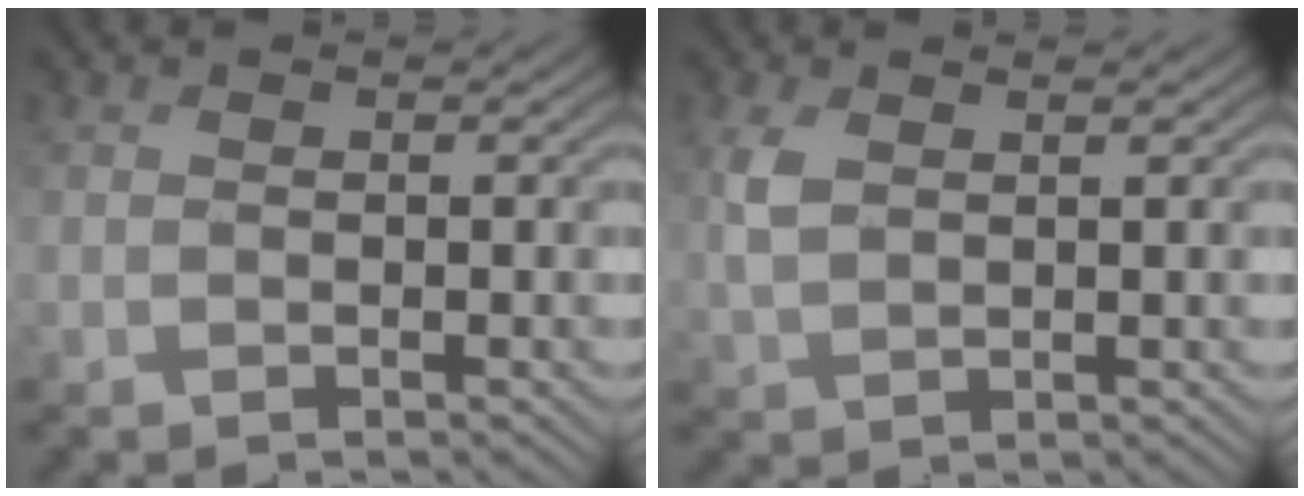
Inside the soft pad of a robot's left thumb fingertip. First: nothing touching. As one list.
[{"total": 3.2, "force": [1.9, 1.1, 2.3], "torque": [-0.063, 0.010, 0.039]}]